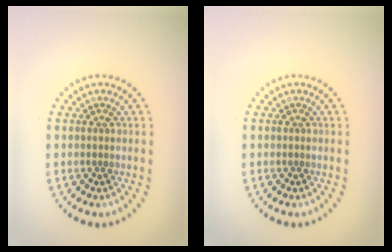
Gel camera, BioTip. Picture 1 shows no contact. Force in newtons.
{"total": 0.0}